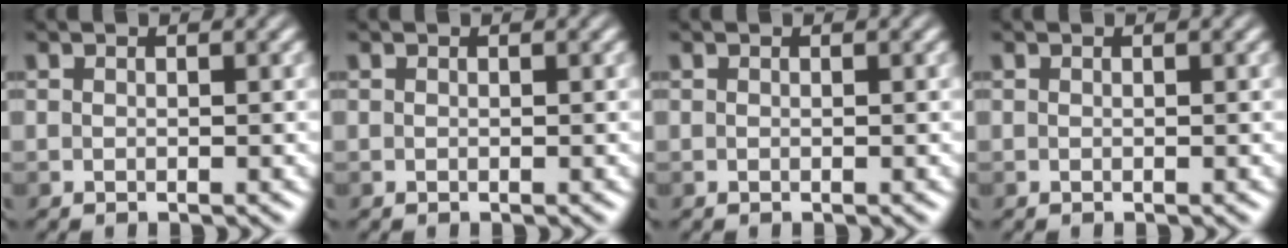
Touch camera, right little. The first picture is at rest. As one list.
[{"total": 0.0}, {"total": 0.0}, {"total": 0.0}]